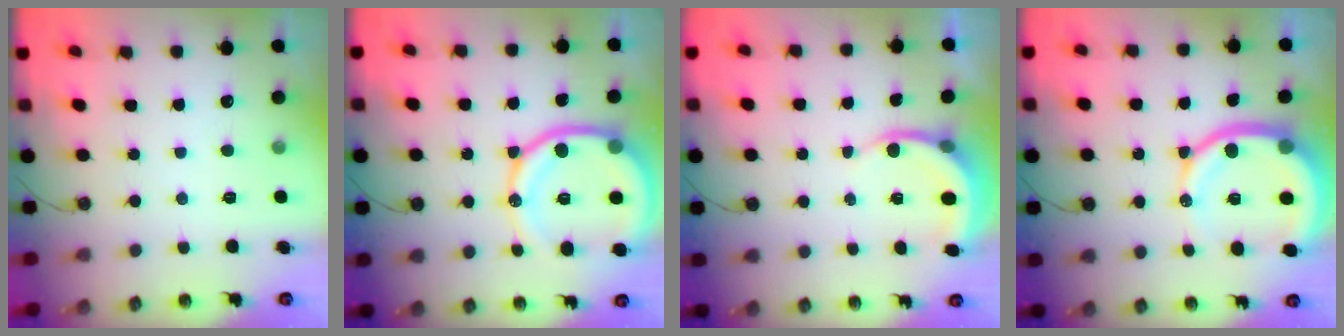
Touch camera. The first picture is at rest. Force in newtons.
{"total": 17.8, "press": 17.7, "slide": 2.2}
{"total": 6.2, "press": 6.2, "slide": 0.4}
{"total": 15.0, "press": 14.8, "slide": 2.0}